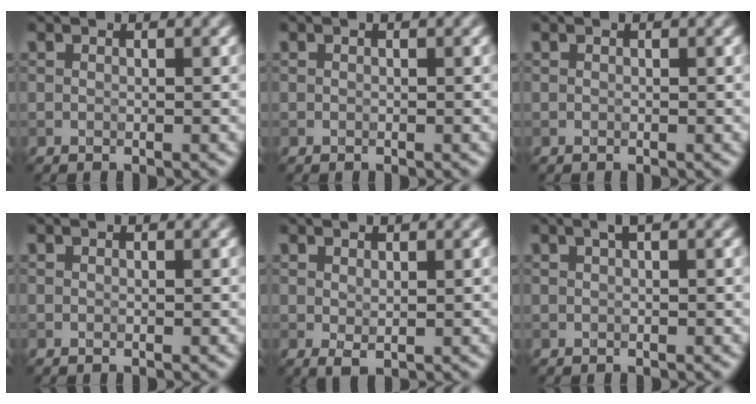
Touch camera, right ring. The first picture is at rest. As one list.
[{"total": 0.0}, {"total": 0.0}, {"total": 0.0}, {"total": 0.9, "force": [0.2, 0.4, 0.7], "torque": [-0.015, -0.003, 0.006]}, {"total": 0.6, "force": [0.4, 0.0, 0.5], "torque": [-0.009, 0.004, 0.006]}]